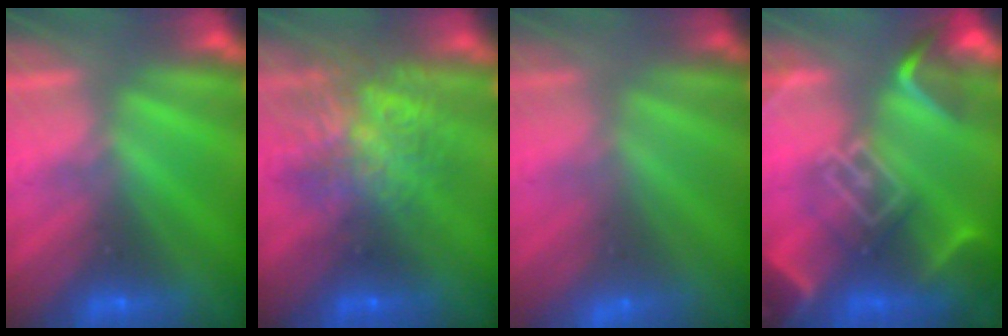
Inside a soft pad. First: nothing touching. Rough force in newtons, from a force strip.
{"total": 9.3}
{"total": 3.1}
{"total": 7.2}